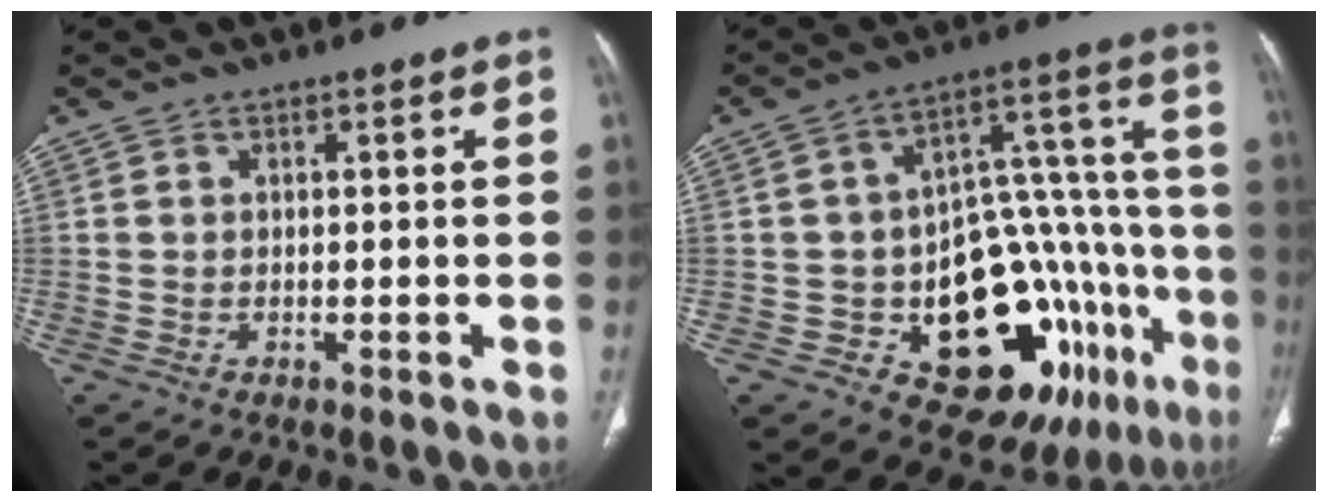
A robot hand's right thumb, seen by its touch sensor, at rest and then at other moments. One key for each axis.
{"total": 25.8, "fx": -10.1, "fy": 12.9, "fz": 20.0, "tx": -0.198, "ty": 0.086, "tz": -0.126}